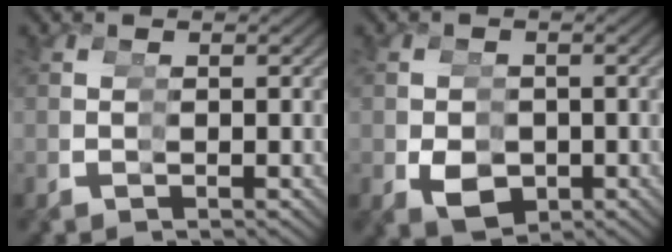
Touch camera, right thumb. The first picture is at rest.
{"total": 4.1, "force": [-0.4, 3.3, 2.4], "torque": [-0.050, -0.012, 0.008]}